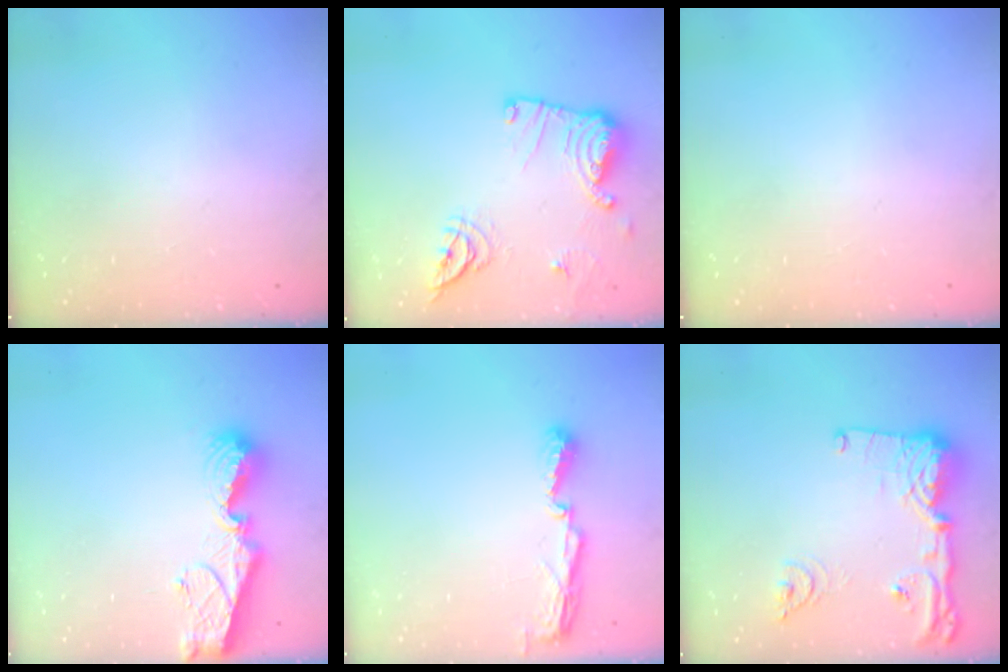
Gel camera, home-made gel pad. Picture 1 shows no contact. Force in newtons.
{"total": 14.9, "press": 14.9, "slide": 0.4}
{"total": 0.0}
{"total": 9.2, "press": 9.2, "slide": 1.1}
{"total": 5.8, "press": 5.8, "slide": 0.5}
{"total": 16.7, "press": 16.6, "slide": 1.9}